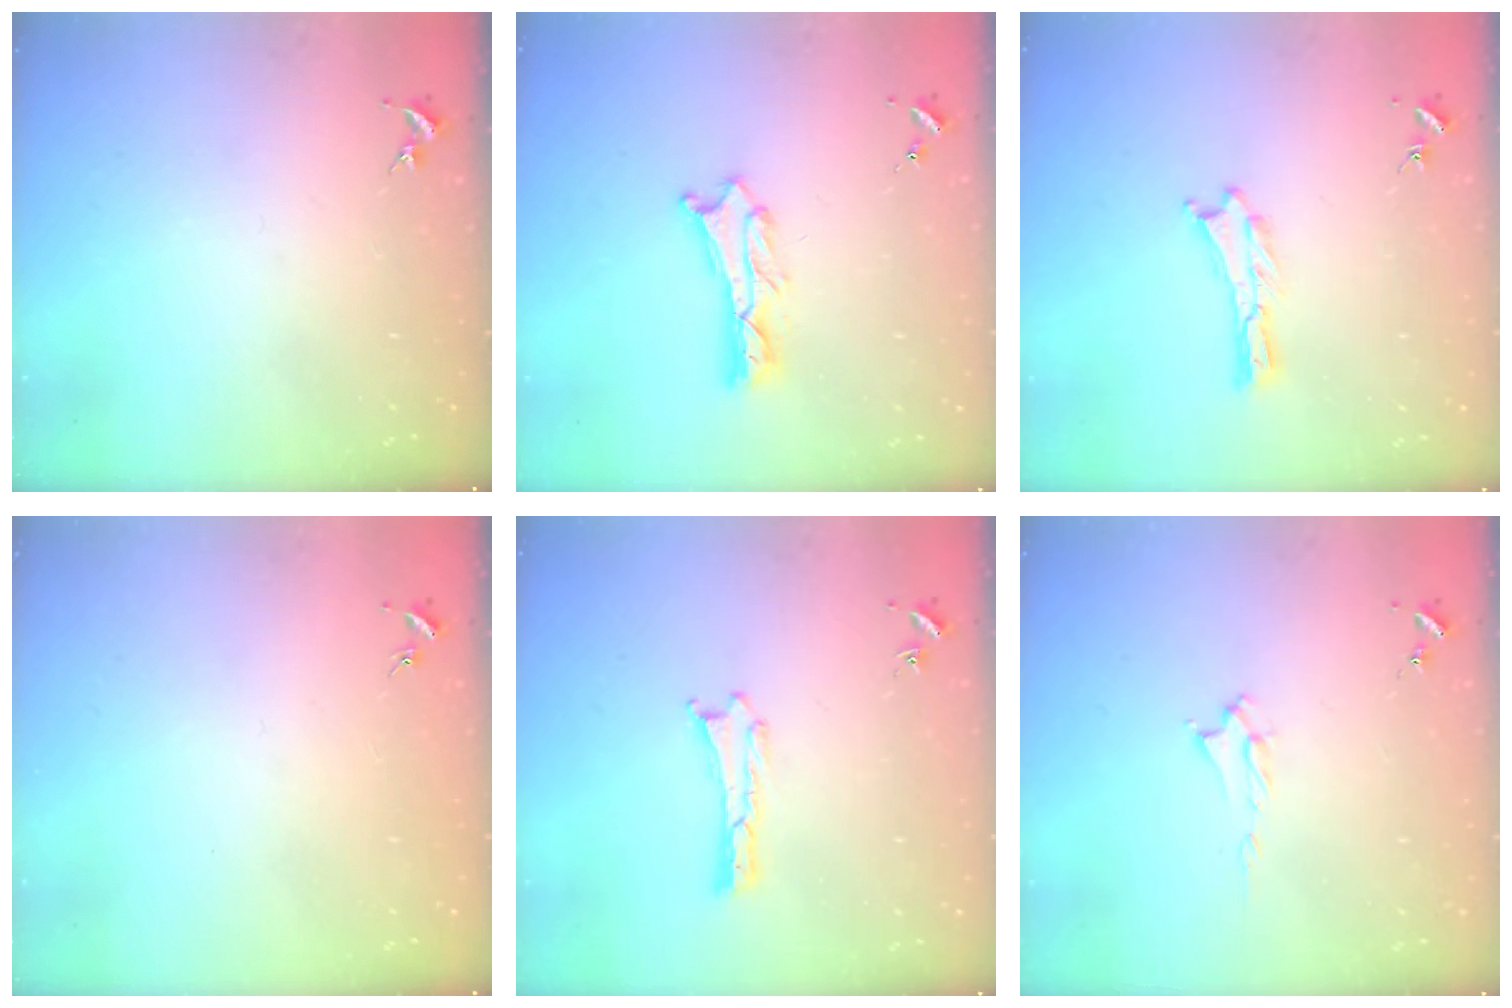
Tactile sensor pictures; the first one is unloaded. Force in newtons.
{"total": 2.0, "press": 2.0, "slide": 0.2}
{"total": 0.0}
{"total": 0.0}
{"total": 0.0}
{"total": 1.6, "press": 1.6, "slide": 0.2}